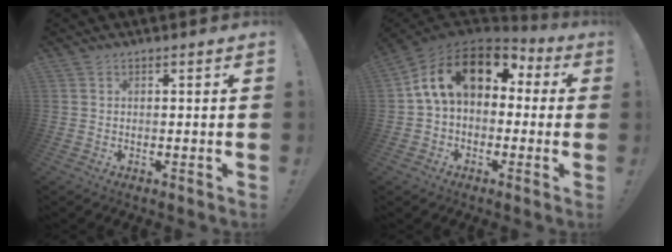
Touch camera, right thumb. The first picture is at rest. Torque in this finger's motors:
{"motor_torque": [2.51, 2.51, 1.11, -0.74, 0.42]}